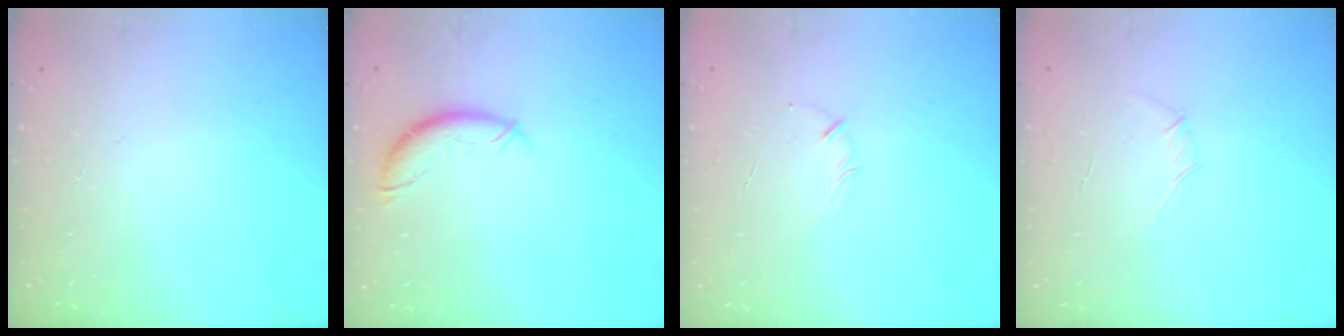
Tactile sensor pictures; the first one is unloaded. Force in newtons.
{"total": 8.2, "press": 8.2, "slide": 0.7}
{"total": 3.1, "press": 3.0, "slide": 0.7}
{"total": 3.5, "press": 3.4, "slide": 0.8}